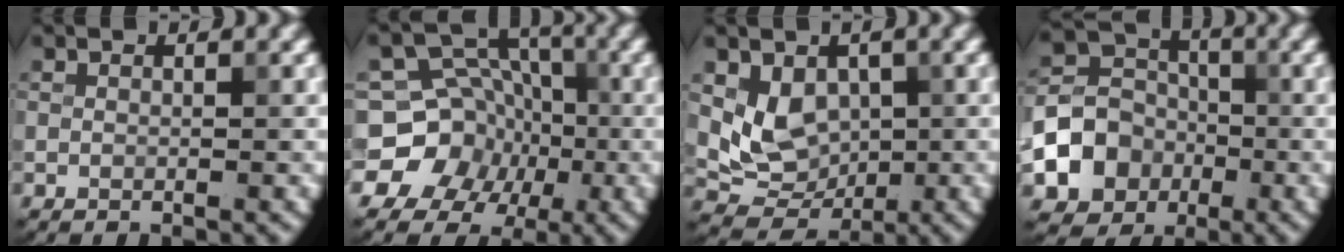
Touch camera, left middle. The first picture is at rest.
{"total": 10.5, "force": [-2.8, 9.7, 3.0], "torque": [-0.055, 0.009, -0.070]}
{"total": 4.6, "force": [0.6, 3.6, 2.7], "torque": [-0.046, -0.012, 0.021]}
{"total": 5.9, "force": [-2.1, 5.1, 2.2], "torque": [-0.037, 0.002, -0.046]}